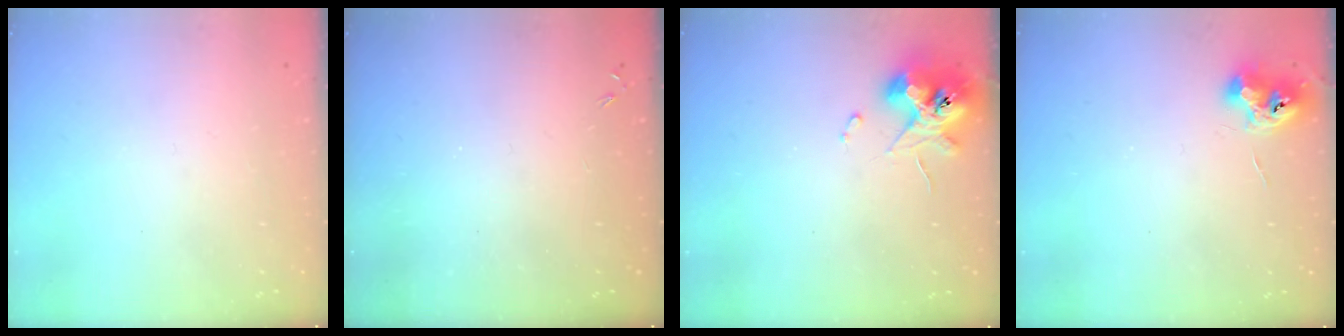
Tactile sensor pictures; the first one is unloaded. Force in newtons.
{"total": 0.0}
{"total": 10.2, "press": 10.1, "slide": 1.5}
{"total": 9.1, "press": 9.1, "slide": 0.4}